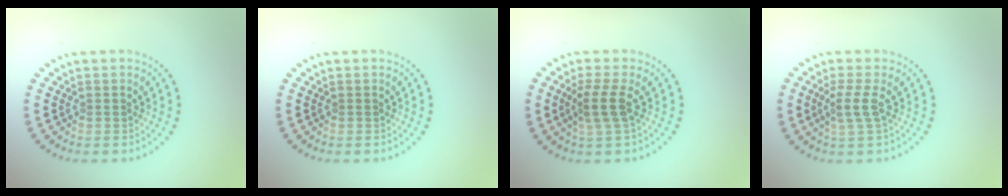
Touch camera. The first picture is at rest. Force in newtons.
{"total": 0.0}
{"total": 2.5, "press": 1.9, "slide": 1.6}
{"total": 2.1, "press": 1.6, "slide": 1.4}